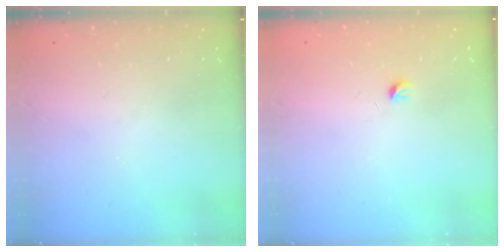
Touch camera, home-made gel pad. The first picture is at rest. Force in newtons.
{"total": 3.2, "press": 3.1, "slide": 0.5}